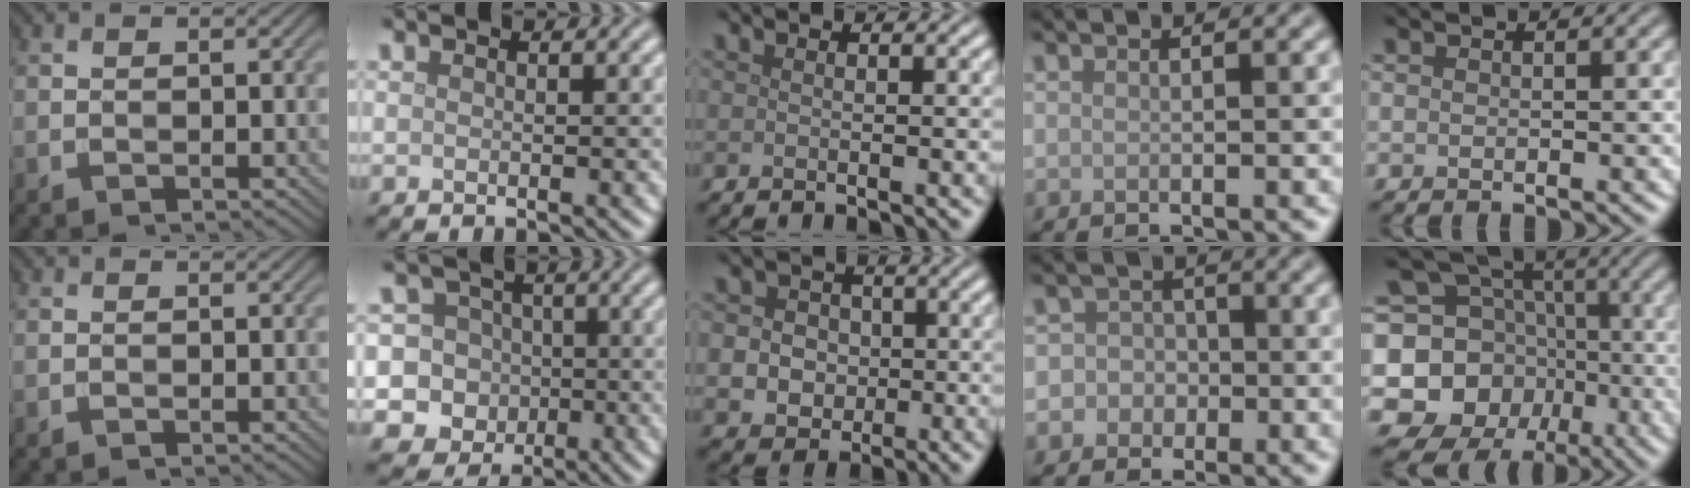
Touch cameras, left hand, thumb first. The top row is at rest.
{"index": {"total": 9.7, "force": [-1.6, 9.2, 2.6], "torque": [-0.051, 0.022, -0.057]}, "middle": {"total": 5.7, "force": [-0.2, 5.2, 2.3], "torque": [-0.023, 0.026, -0.024]}, "ring": {"total": 3.3, "force": [-0.9, 3.2, 0.5], "torque": [0.026, 0.009, -0.032]}, "little": {"total": 12.2, "force": [-2.4, 11.1, 4.5], "torque": [-0.103, -0.007, -0.051]}}